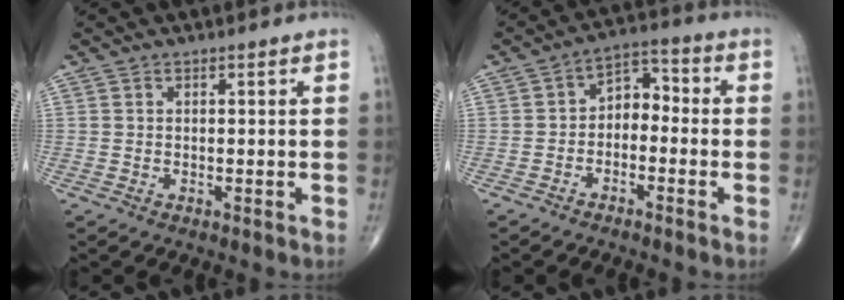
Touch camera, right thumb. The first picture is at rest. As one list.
[{"total": 6.1, "force": [-1.5, 4.3, 4.1], "torque": [-0.042, 0.040, -0.041]}]